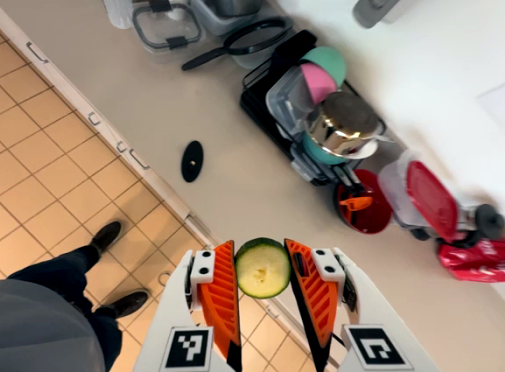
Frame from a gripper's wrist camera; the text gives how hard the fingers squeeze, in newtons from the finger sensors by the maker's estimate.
{"total": 8.2, "left": 8.1, "right": 8.4}